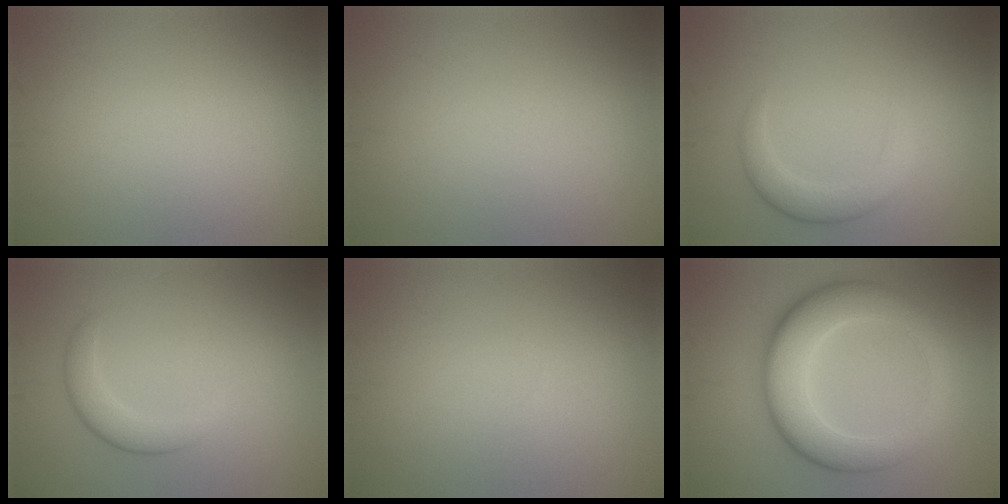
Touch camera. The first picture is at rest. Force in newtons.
{"total": 0.0}
{"total": 2.9, "press": 2.9, "slide": 0.2}
{"total": 2.7, "press": 2.7, "slide": 0.1}
{"total": 0.0}
{"total": 8.9, "press": 8.9, "slide": 0.1}